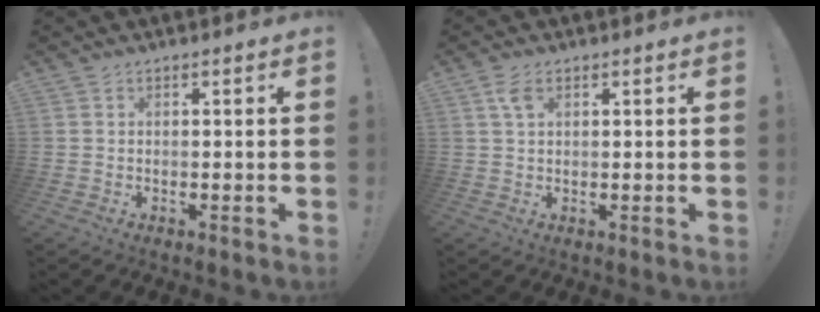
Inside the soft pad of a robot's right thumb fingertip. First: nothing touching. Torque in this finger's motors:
{"motor_torque": [-0.04, 0.04, 0.01, 0.00, 0.00]}